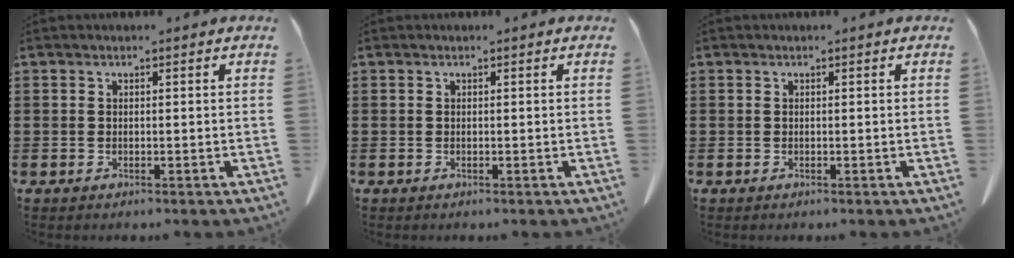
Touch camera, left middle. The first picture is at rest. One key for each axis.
{"total": 0.0}
{"total": 0.0}